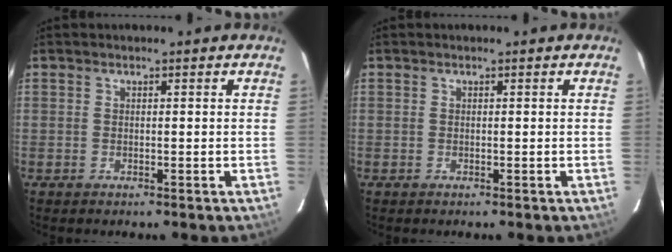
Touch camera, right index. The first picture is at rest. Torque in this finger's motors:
{"motor_torque": [0.00, 0.00, 0.01, 0.00]}